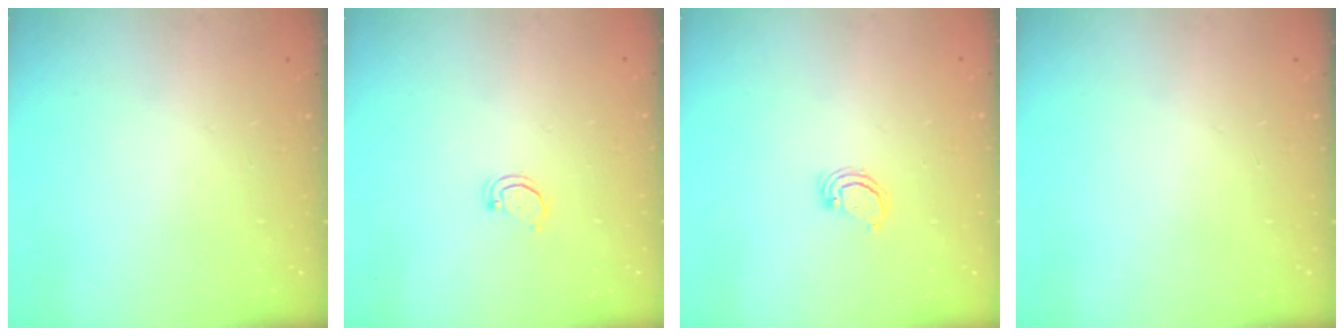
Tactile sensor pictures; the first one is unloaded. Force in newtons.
{"total": 2.2, "press": 2.2, "slide": 0.2}
{"total": 2.3, "press": 2.3, "slide": 0.2}
{"total": 0.0}